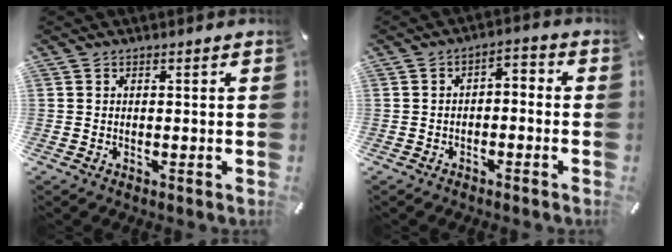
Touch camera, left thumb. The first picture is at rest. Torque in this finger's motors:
{"motor_torque": [0.72, 0.75, 0.06, -0.03, 0.17]}